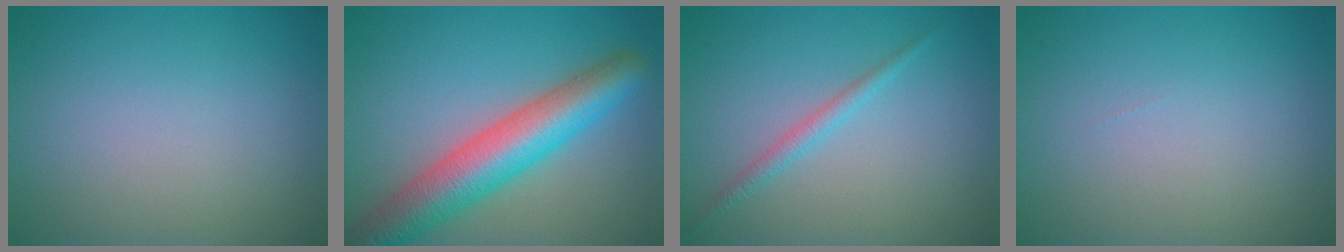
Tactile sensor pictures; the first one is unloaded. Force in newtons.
{"total": 8.3, "press": 8.3, "slide": 0.4}
{"total": 1.5, "press": 1.5, "slide": 0.1}
{"total": 0.0}